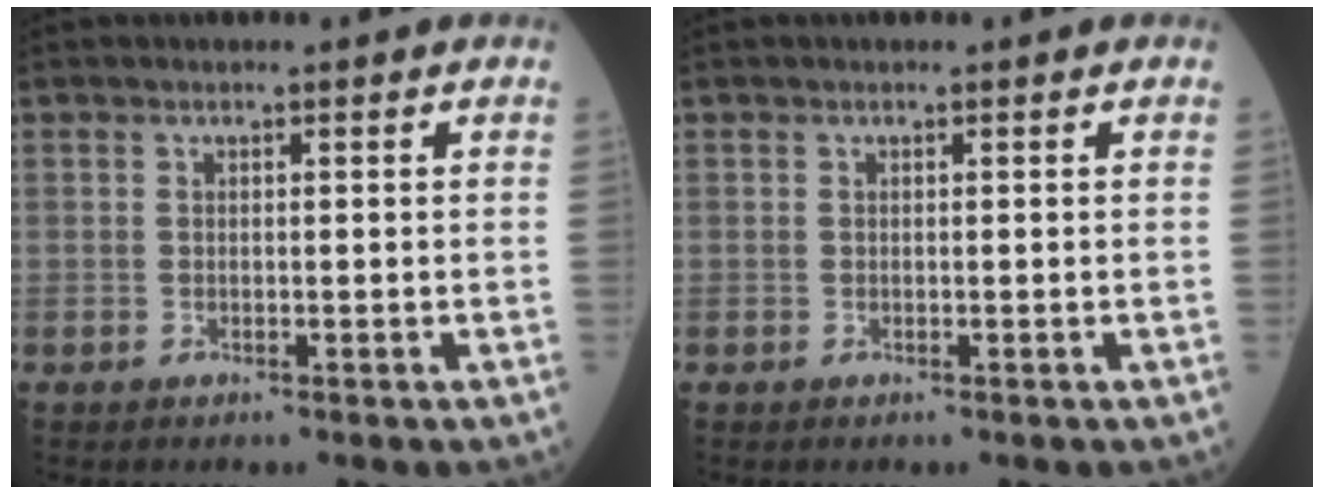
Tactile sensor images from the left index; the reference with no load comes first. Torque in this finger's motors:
{"motor_torque": [0.16, 0.08, 0.02, 0.01]}